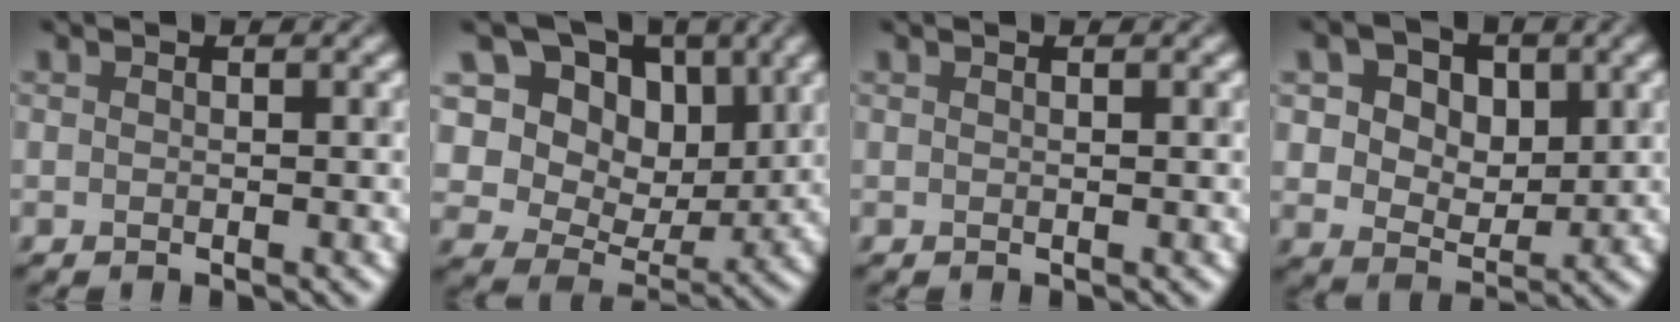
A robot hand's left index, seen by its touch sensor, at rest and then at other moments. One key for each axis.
{"total": 12.0, "fx": 5.3, "fy": 8.0, "fz": 7.2, "tx": -0.135, "ty": 0.012, "tz": 0.075}
{"total": 0.6, "fx": 0.3, "fy": 0.3, "fz": 0.5, "tx": -0.001, "ty": 0.003, "tz": 0.001}
{"total": 7.1, "fx": 2.5, "fy": 4.7, "fz": 4.7, "tx": -0.087, "ty": 0.012, "tz": 0.028}